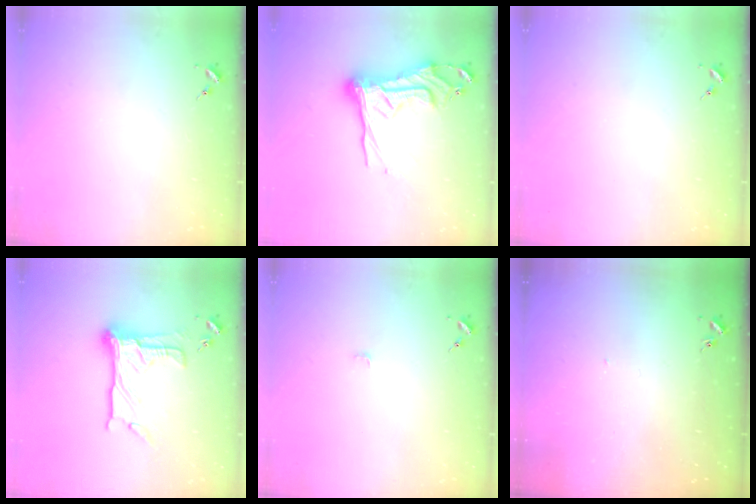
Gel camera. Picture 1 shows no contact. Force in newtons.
{"total": 17.8, "press": 17.7, "slide": 1.2}
{"total": 0.0}
{"total": 19.0, "press": 18.9, "slide": 1.4}
{"total": 2.8, "press": 2.8, "slide": 0.2}
{"total": 2.9, "press": 2.9, "slide": 0.2}